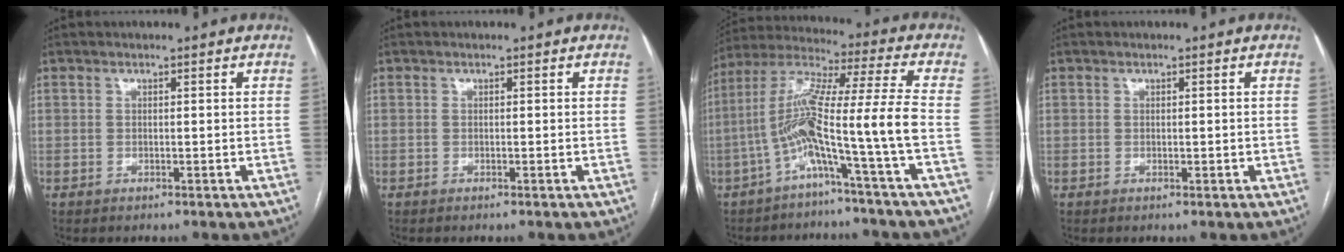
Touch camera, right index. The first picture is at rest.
{"total": 0.0}
{"total": 12.6, "force": [-4.4, -2.3, 11.6], "torque": [-0.225, 0.027, -0.088]}
{"total": 0.5, "force": [0.0, 0.3, 0.4], "torque": [-0.006, 0.002, 0.006]}